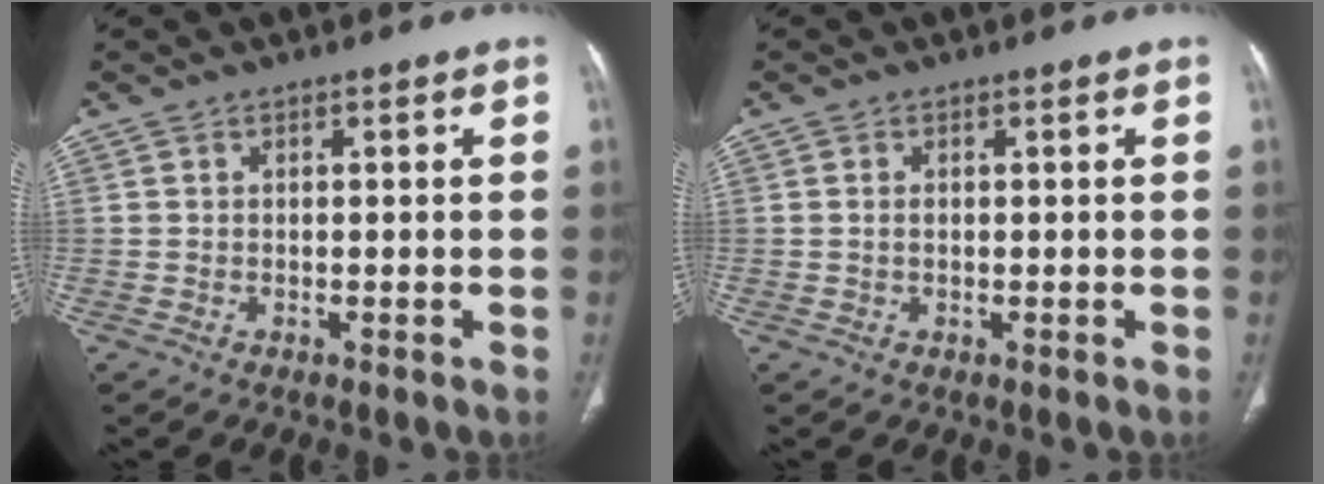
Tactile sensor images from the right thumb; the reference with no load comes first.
{"total": 0.9, "force": [0.0, 0.6, 0.6], "torque": [-0.014, 0.001, 0.001]}